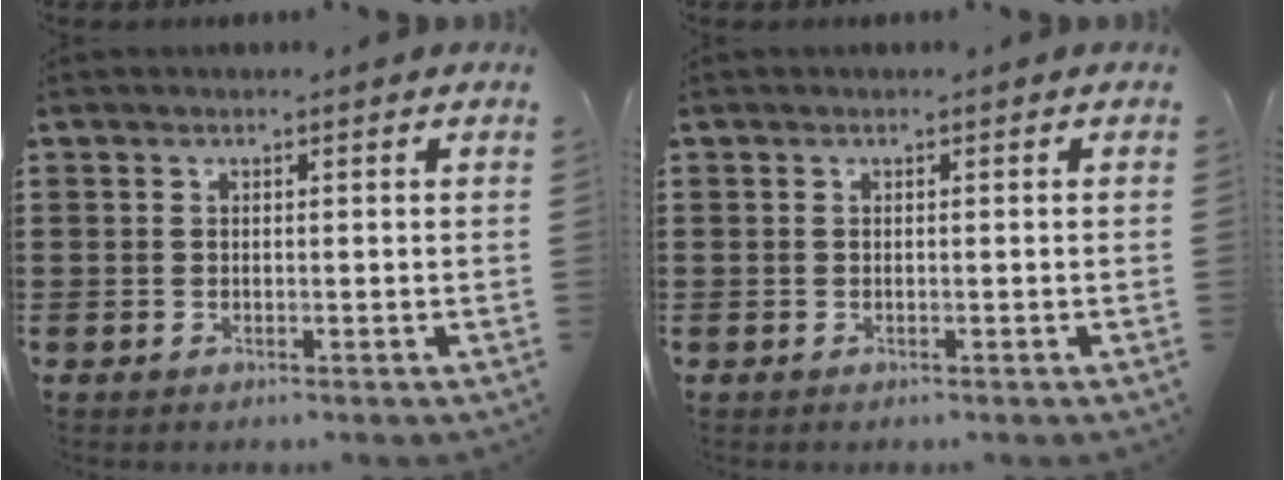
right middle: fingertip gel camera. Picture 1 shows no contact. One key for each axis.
{"total": 0.0}